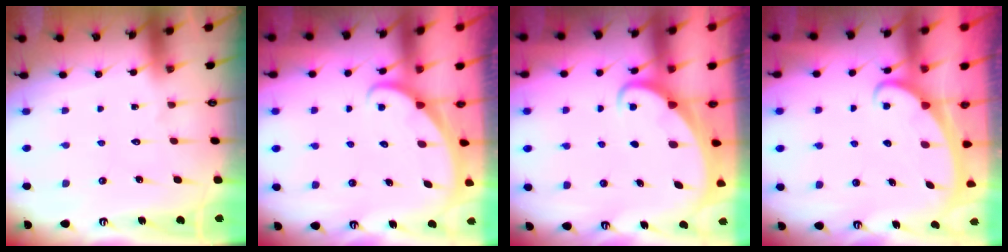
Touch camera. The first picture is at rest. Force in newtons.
{"total": 1.8, "press": 1.8, "slide": 0.1}
{"total": 2.6, "press": 2.6, "slide": 0.2}
{"total": 2.4, "press": 2.4, "slide": 0.3}